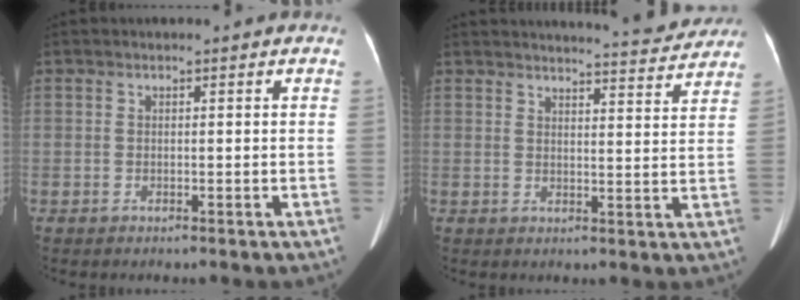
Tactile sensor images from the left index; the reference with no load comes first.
{"total": 10.5, "force": [10.2, 0.6, 2.3], "torque": [-0.029, -0.012, 0.114]}